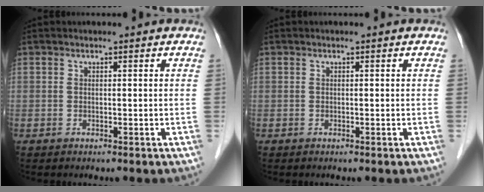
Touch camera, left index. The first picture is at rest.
{"total": 0.0}